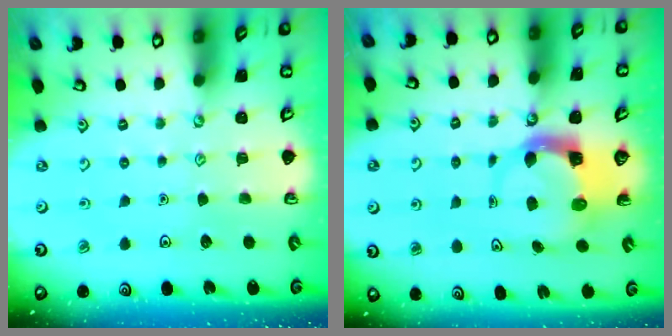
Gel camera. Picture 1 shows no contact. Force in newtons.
{"total": 4.0, "press": 3.9, "slide": 0.6}